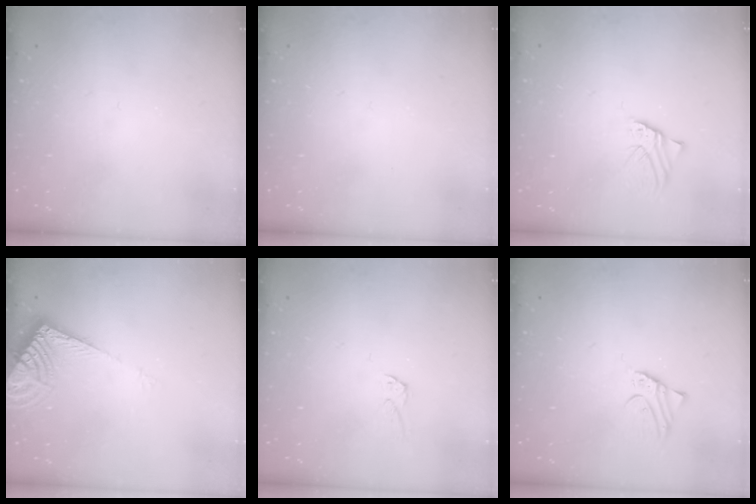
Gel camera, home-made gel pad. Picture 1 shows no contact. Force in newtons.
{"total": 0.0}
{"total": 1.5, "press": 1.5, "slide": 0.1}
{"total": 10.0, "press": 9.9, "slide": 1.3}
{"total": 1.8, "press": 1.7, "slide": 0.1}
{"total": 2.6, "press": 2.6, "slide": 0.0}